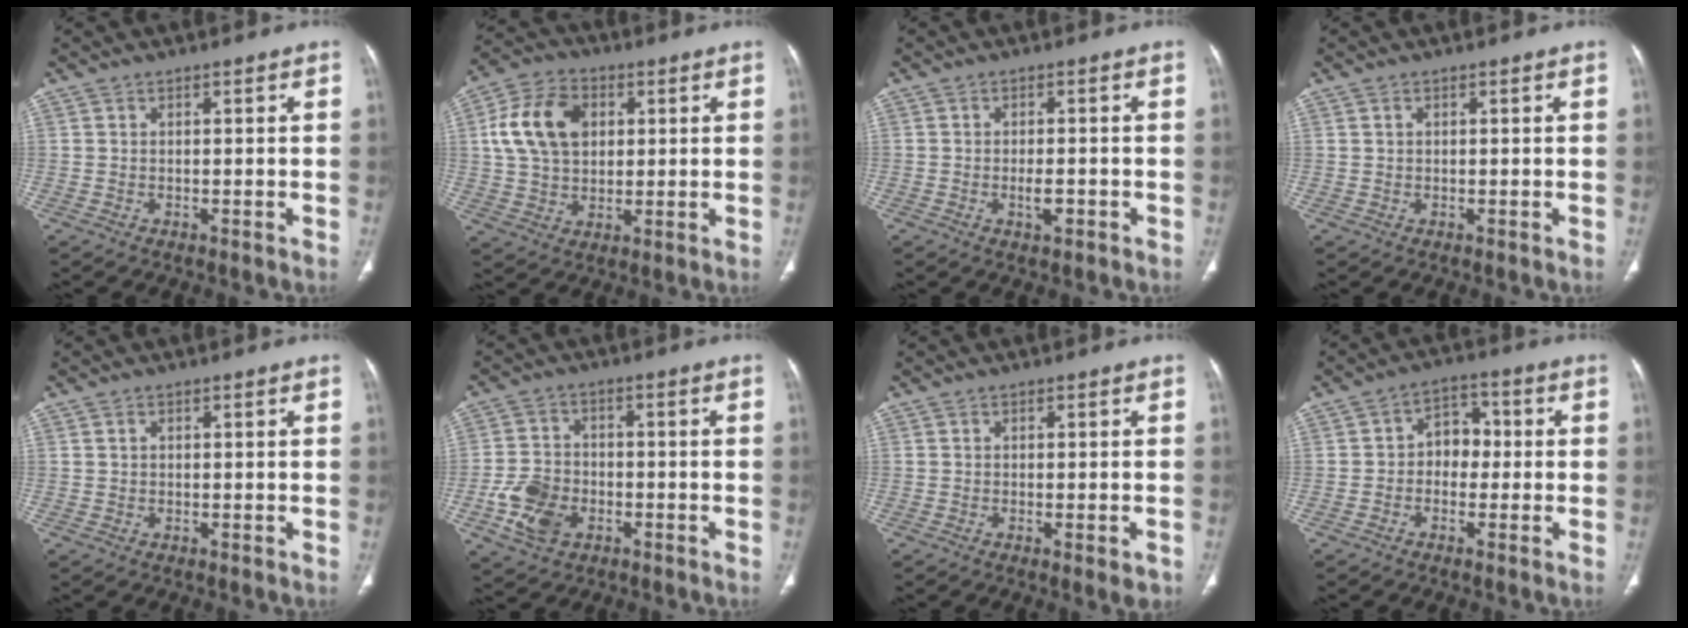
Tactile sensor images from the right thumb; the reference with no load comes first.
{"total": 13.2, "force": [3.1, 9.3, 8.9], "torque": [-0.149, 0.009, 0.054]}
{"total": 2.7, "force": [-1.0, 1.2, 2.2], "torque": [-0.034, 0.002, -0.014]}
{"total": 0.6, "force": [0.2, 0.5, 0.3], "torque": [-0.004, 0.000, 0.005]}
{"total": 0.8, "force": [0.3, 0.6, 0.4], "torque": [-0.005, 0.000, 0.005]}
{"total": 8.8, "force": [-3.1, 6.4, 5.2], "torque": [-0.090, 0.012, -0.056]}
{"total": 2.8, "force": [-1.0, 0.8, 2.5], "torque": [-0.030, -0.005, -0.008]}
{"total": 6.1, "force": [-0.4, 4.7, 3.9], "torque": [-0.025, 0.026, -0.019]}